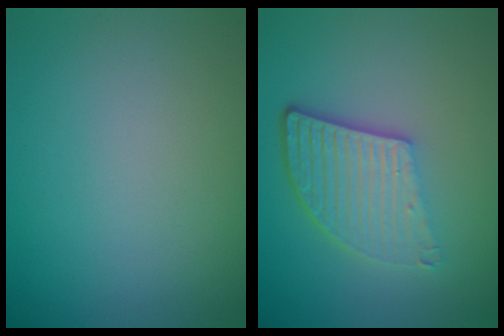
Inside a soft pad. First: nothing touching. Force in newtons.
{"total": 5.2, "press": 3.8, "slide": 3.6}